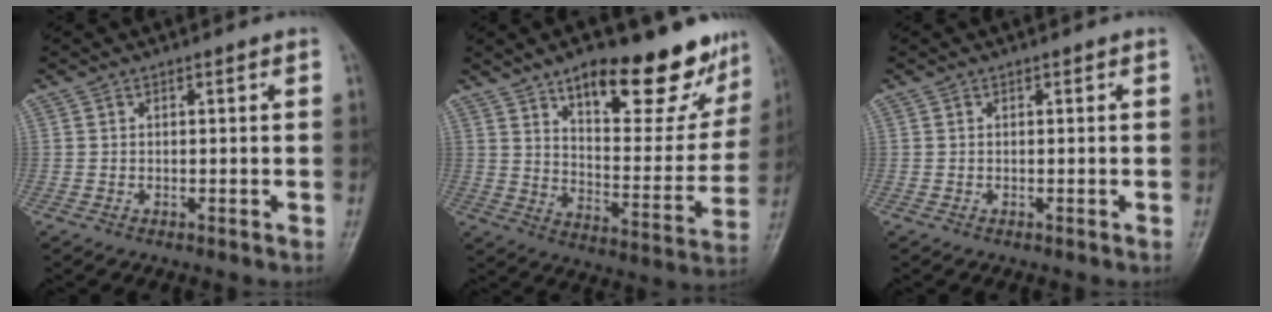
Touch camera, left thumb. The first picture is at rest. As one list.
[{"total": 21.7, "force": [14.6, 8.2, 13.9], "torque": [-0.137, -0.071, 0.217]}, {"total": 0.0}]